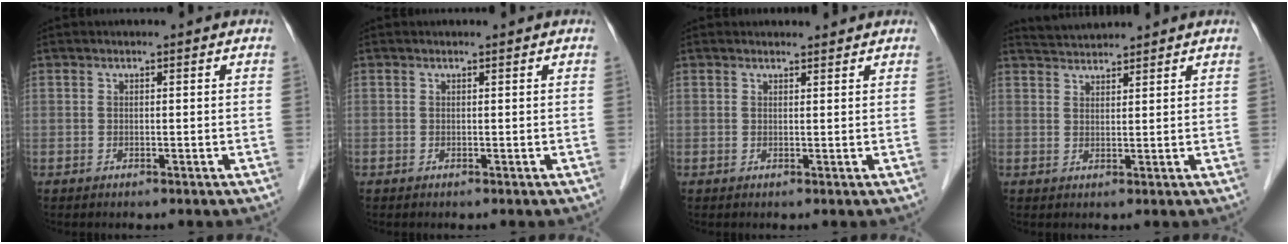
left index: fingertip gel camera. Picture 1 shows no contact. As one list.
[{"total": 0.0}, {"total": 1.8, "force": [1.7, 0.4, 0.1], "torque": [-0.009, 0.004, 0.024]}, {"total": 3.6, "force": [3.6, 0.1, 0.2], "torque": [-0.012, 0.026, 0.069]}]